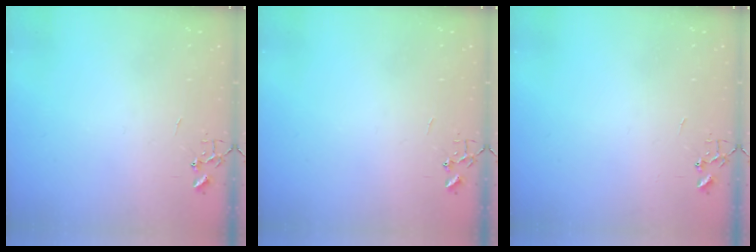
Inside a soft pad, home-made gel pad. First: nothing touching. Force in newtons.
{"total": 0.0}
{"total": 0.0}